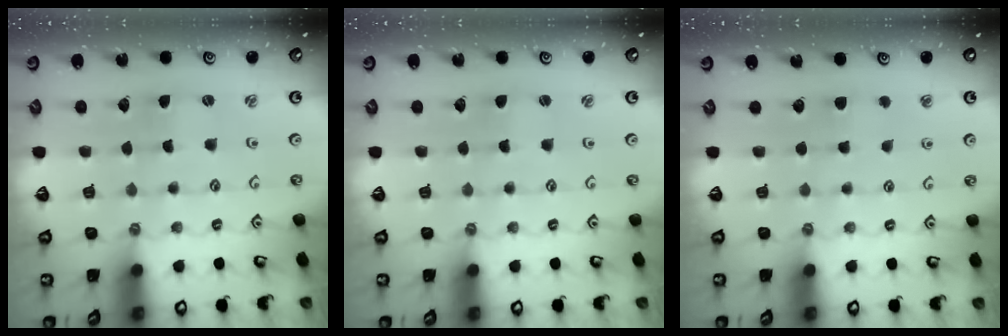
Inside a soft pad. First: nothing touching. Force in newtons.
{"total": 1.5, "press": 1.4, "slide": 0.3}
{"total": 2.7, "press": 2.7, "slide": 0.4}